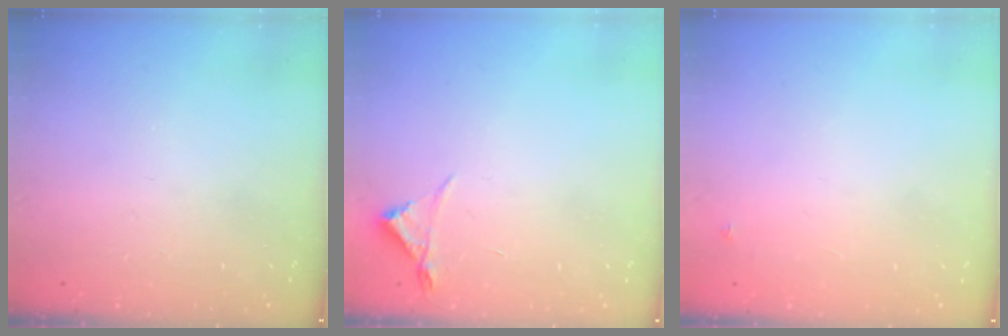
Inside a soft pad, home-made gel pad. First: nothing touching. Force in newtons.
{"total": 3.0, "press": 2.9, "slide": 0.5}
{"total": 3.4, "press": 3.3, "slide": 0.4}